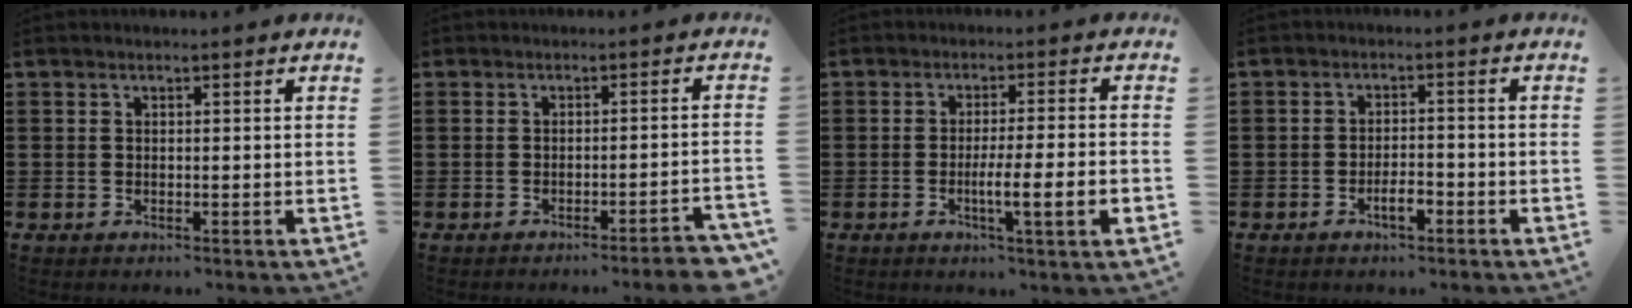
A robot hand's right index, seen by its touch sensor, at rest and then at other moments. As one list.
[{"total": 2.8, "force": [-2.5, -0.3, 1.3], "torque": [-0.021, -0.005, -0.050]}, {"total": 6.0, "force": [-1.8, 0.0, 5.7], "torque": [-0.094, -0.011, -0.031]}, {"total": 3.3, "force": [-1.9, 1.2, 2.4], "torque": [-0.042, 0.004, -0.034]}]